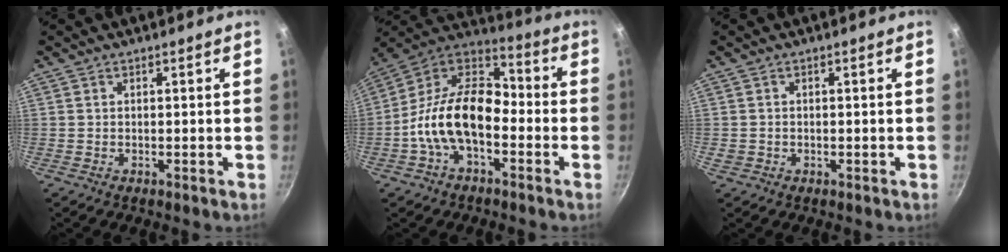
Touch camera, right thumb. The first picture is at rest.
{"total": 18.7, "force": [-3.9, 11.9, 13.8], "torque": [-0.216, 0.052, -0.094]}
{"total": 1.0, "force": [-0.2, 1.0, 0.3], "torque": [-0.006, 0.002, -0.002]}